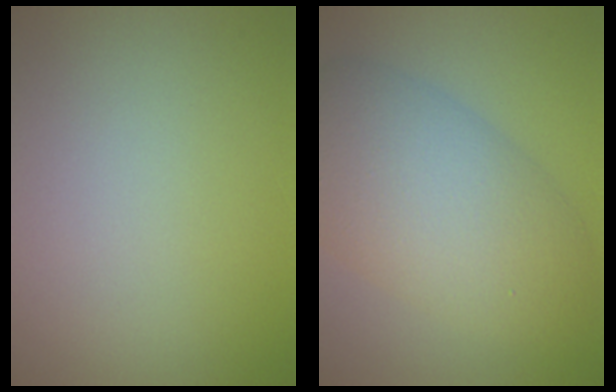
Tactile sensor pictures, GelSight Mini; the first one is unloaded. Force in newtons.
{"total": 8.4, "press": 8.3, "slide": 0.4}